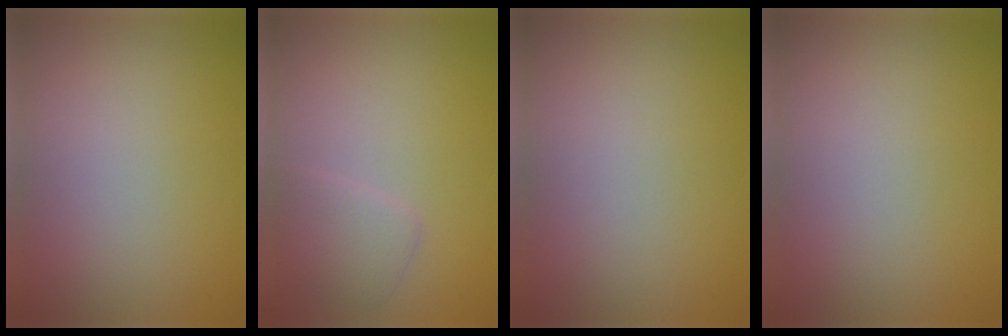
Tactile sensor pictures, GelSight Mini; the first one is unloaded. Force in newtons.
{"total": 1.9, "press": 1.9, "slide": 0.0}
{"total": 0.0}
{"total": 0.0}